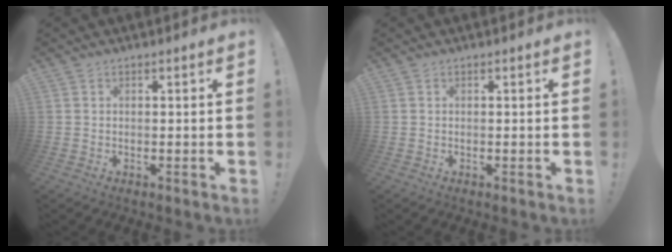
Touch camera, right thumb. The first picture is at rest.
{"total": 0.0}